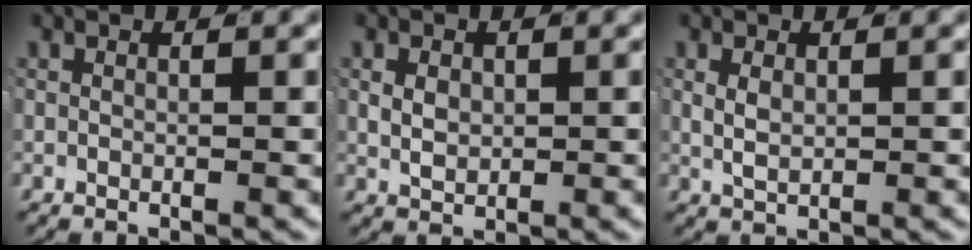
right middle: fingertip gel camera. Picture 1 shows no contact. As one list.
[{"total": 2.0, "force": [0.2, 1.4, 1.4], "torque": [-0.028, -0.010, 0.016]}, {"total": 1.6, "force": [0.3, 0.9, 1.3], "torque": [-0.030, -0.010, 0.017]}]